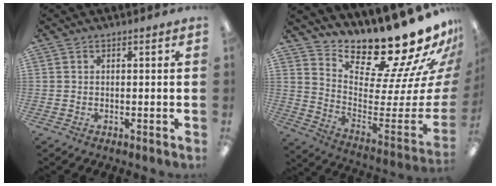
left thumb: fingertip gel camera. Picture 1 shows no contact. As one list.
[{"total": 19.7, "force": [17.8, 3.3, 7.8], "torque": [-0.098, -0.171, 0.289]}]